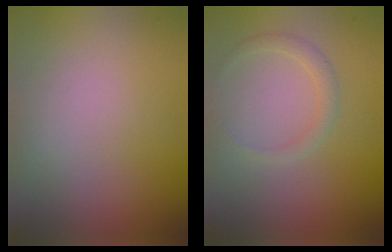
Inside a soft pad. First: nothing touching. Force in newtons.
{"total": 1.3, "press": 1.3, "slide": 0.1}